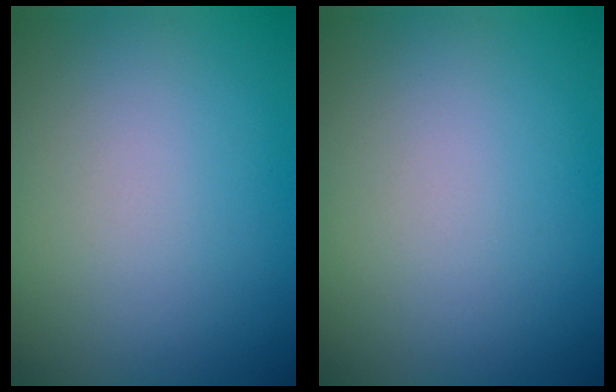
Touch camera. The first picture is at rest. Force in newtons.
{"total": 0.0}